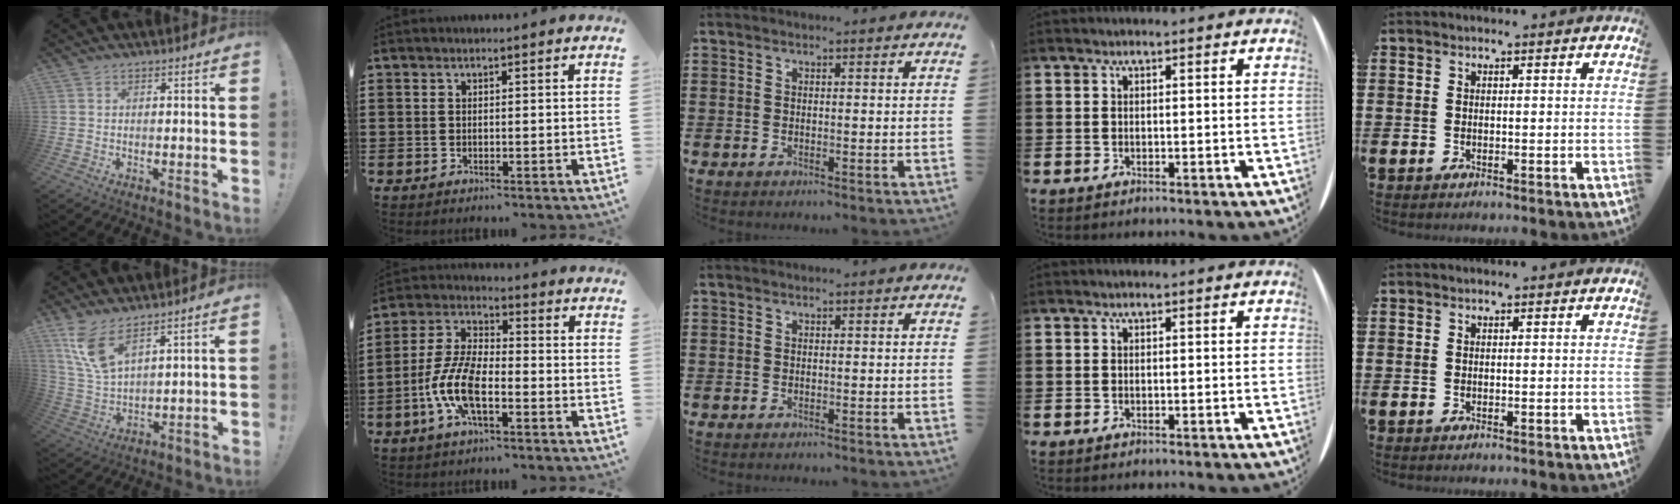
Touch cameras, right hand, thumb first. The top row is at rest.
{"thumb": {"total": 9.9, "force": [6.6, 3.4, 6.5], "torque": [-0.136, -0.029, 0.127]}, "index": {"total": 9.1, "force": [-3.3, 3.6, 7.7], "torque": [-0.190, -0.013, -0.069]}}